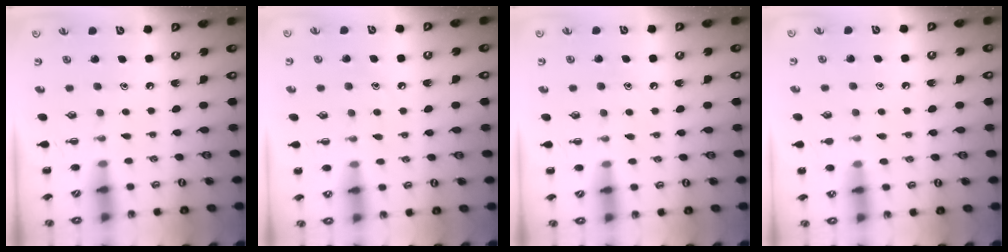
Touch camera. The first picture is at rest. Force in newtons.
{"total": 8.4, "press": 8.2, "slide": 1.9}
{"total": 6.1, "press": 5.8, "slide": 1.7}
{"total": 6.8, "press": 6.4, "slide": 2.3}